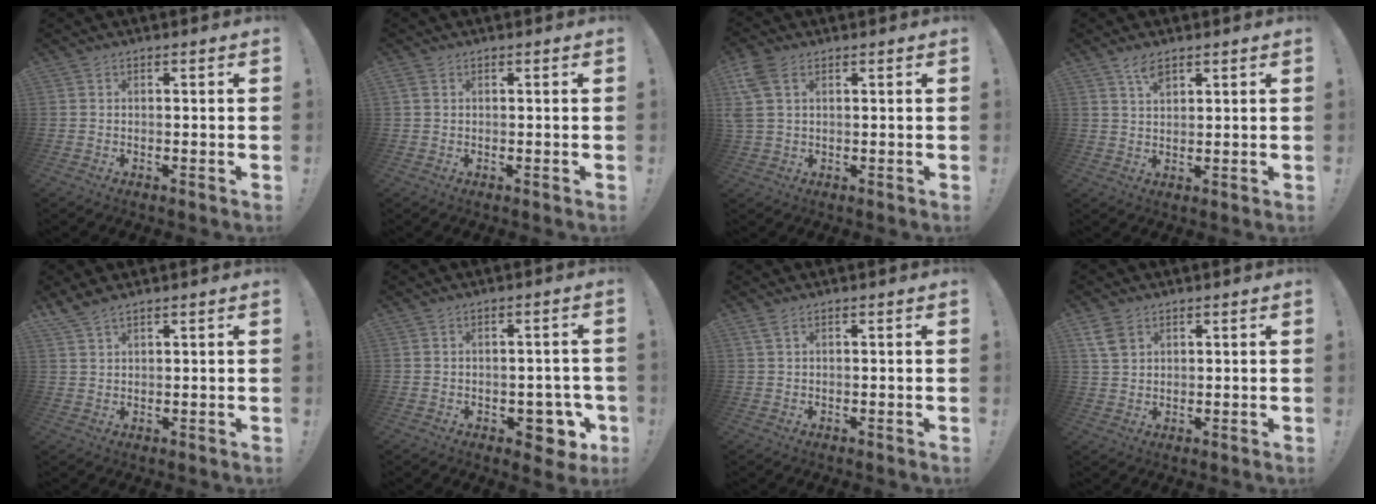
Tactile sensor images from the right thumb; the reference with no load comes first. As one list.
[{"total": 1.2, "force": [0.4, 0.8, 0.7], "torque": [-0.014, 0.003, 0.008]}, {"total": 7.6, "force": [3.0, 4.7, 5.2], "torque": [-0.112, -0.003, 0.059]}, {"total": 4.2, "force": [2.9, 1.6, 2.6], "torque": [-0.043, -0.013, 0.051]}, {"total": 3.5, "force": [3.0, 0.6, 1.7], "torque": [-0.041, -0.011, 0.059]}, {"total": 7.1, "force": [-2.5, 5.0, 4.3], "torque": [-0.041, 0.017, -0.033]}, {"total": 1.7, "force": [0.8, 0.2, 1.4], "torque": [-0.029, -0.001, 0.015]}, {"total": 5.7, "force": [3.2, 3.6, 3.0], "torque": [-0.055, -0.012, 0.061]}]